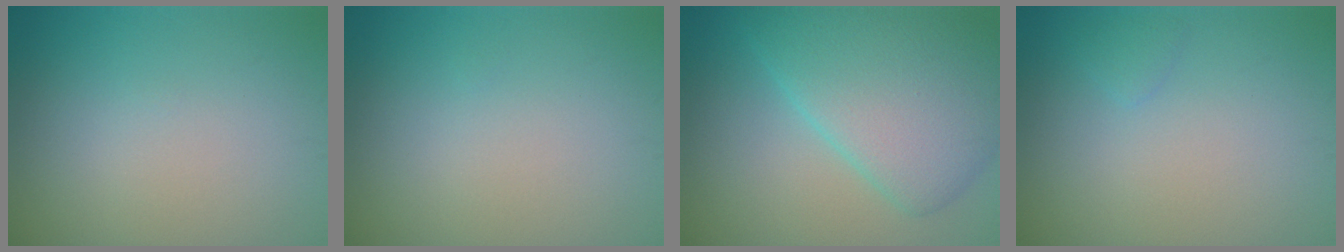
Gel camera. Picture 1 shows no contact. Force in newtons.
{"total": 0.0}
{"total": 8.3, "press": 8.3, "slide": 0.2}
{"total": 0.7, "press": 0.7, "slide": 0.0}